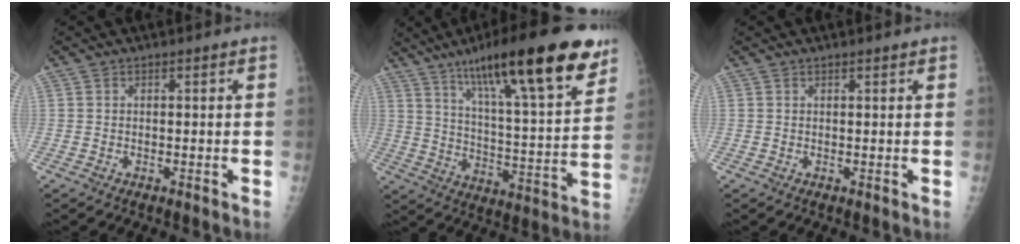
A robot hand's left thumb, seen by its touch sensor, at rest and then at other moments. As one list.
[{"total": 25.9, "force": [16.1, 5.3, 19.6], "torque": [-0.282, -0.046, 0.254]}, {"total": 0.9, "force": [0.7, 0.1, 0.5], "torque": [-0.007, -0.001, 0.012]}]